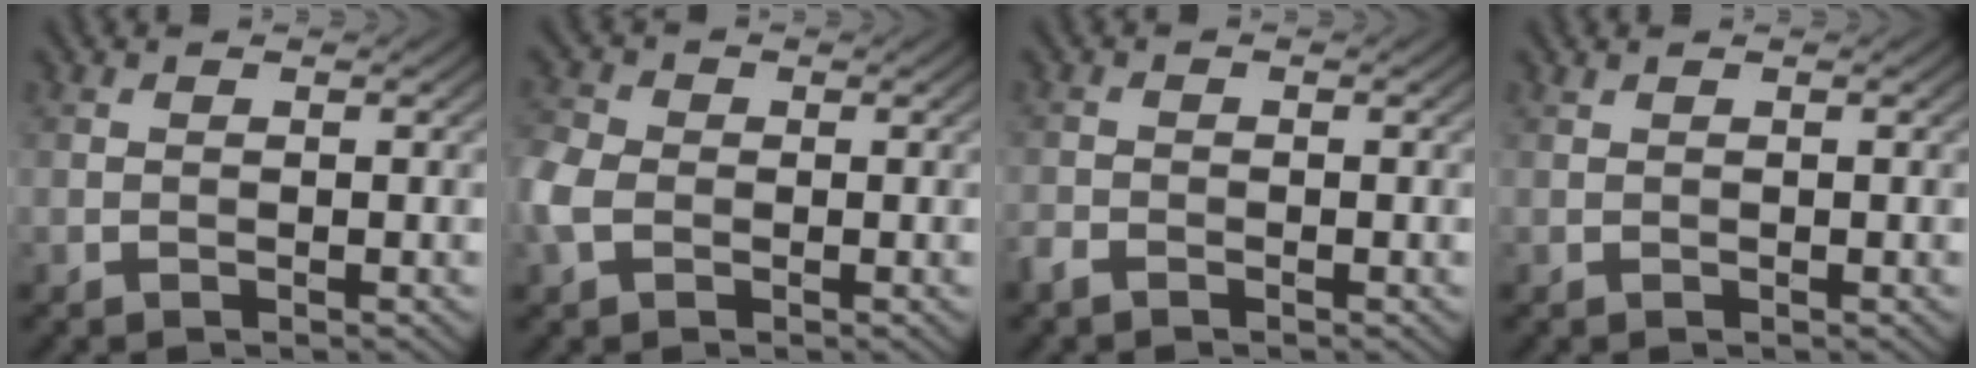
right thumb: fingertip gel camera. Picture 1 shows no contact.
{"total": 4.5, "force": [-1.1, 3.4, 2.7], "torque": [-0.082, 0.002, -0.033]}
{"total": 1.5, "force": [-1.3, 0.5, 0.6], "torque": [-0.018, -0.003, -0.033]}
{"total": 0.0}